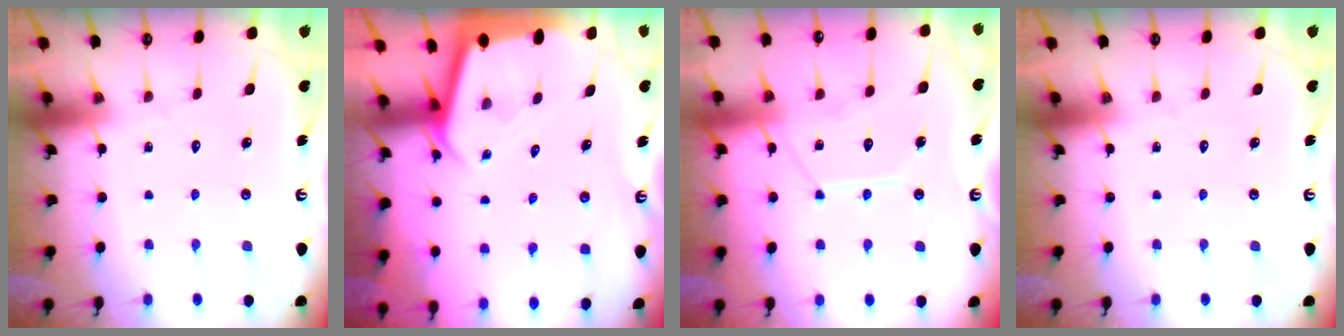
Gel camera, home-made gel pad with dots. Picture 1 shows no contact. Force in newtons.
{"total": 2.3, "press": 2.3, "slide": 0.1}
{"total": 10.5, "press": 10.4, "slide": 0.9}
{"total": 0.0}